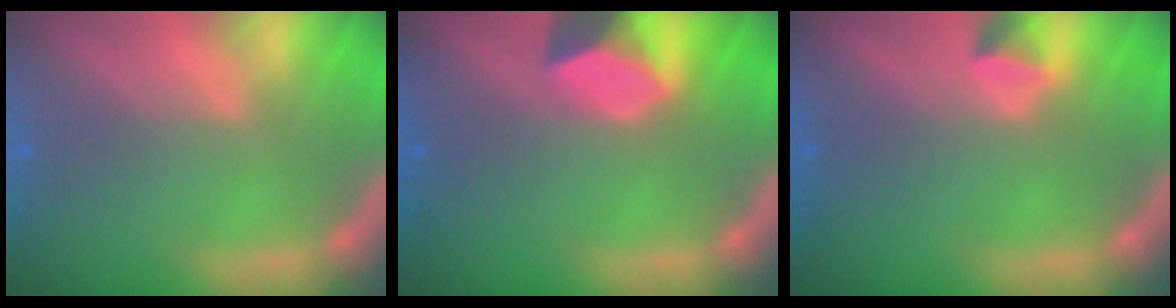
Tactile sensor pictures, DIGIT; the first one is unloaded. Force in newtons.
{"total": 4.4}
{"total": 1.4}